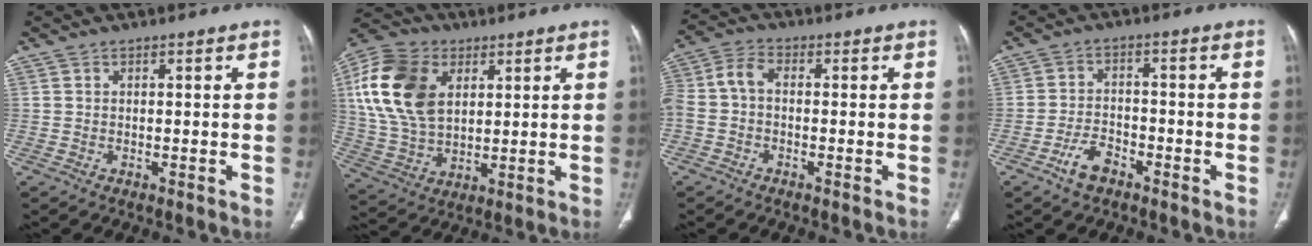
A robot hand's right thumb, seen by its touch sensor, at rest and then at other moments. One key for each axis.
{"total": 17.9, "fx": 5.2, "fy": 11.8, "fz": 12.4, "tx": -0.235, "ty": -0.006, "tz": 0.100}
{"total": 6.7, "fx": -0.6, "fy": 4.1, "fz": 5.3, "tx": -0.116, "ty": 0.025, "tz": -0.021}
{"total": 5.2, "fx": -3.3, "fy": 2.7, "fz": 2.9, "tx": -0.050, "ty": 0.024, "tz": -0.059}